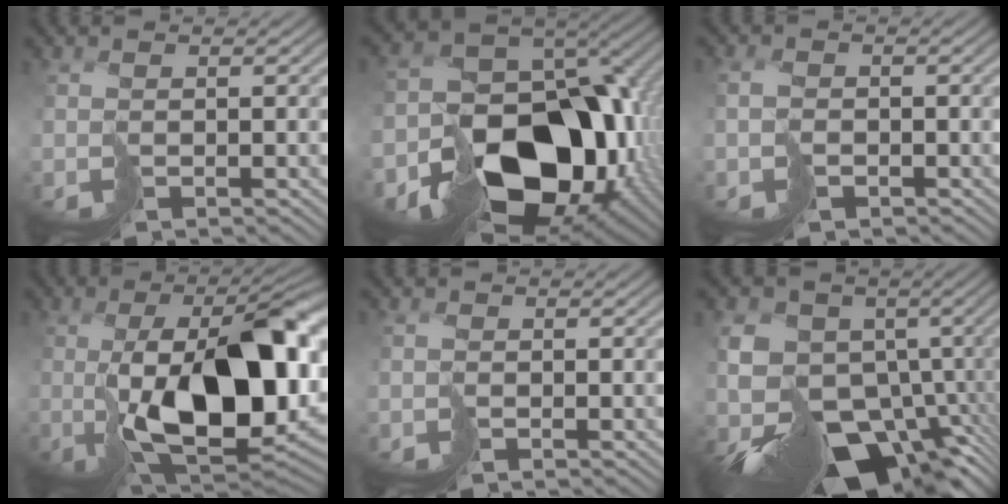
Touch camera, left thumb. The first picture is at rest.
{"total": 19.3, "force": [-6.9, 13.6, 11.8], "torque": [-0.206, -0.053, -0.083]}
{"total": 2.7, "force": [-1.0, 2.3, 0.9], "torque": [-0.014, 0.004, -0.023]}
{"total": 17.3, "force": [-1.1, 7.9, 15.3], "torque": [-0.225, -0.005, -0.002]}
{"total": 1.3, "force": [-0.3, 1.2, 0.2], "torque": [0.001, 0.003, -0.009]}
{"total": 14.2, "force": [-4.0, 10.4, 8.8], "torque": [-0.163, -0.015, -0.064]}